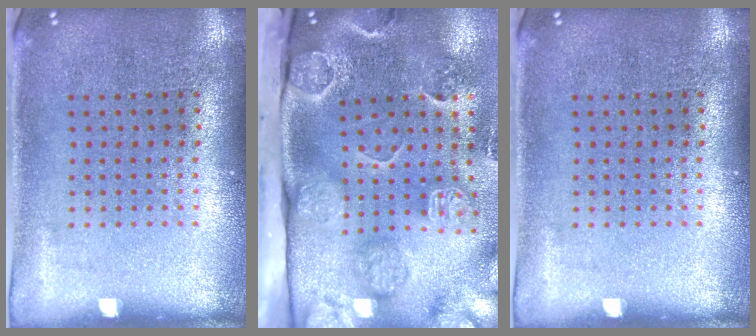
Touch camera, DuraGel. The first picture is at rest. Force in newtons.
{"total": 4.7, "press": 3.4, "slide": 3.2}
{"total": 0.0}